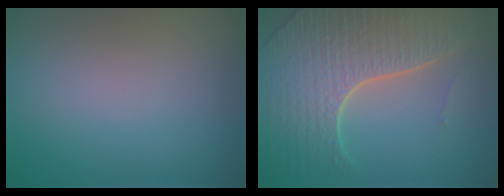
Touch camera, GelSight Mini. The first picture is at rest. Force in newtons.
{"total": 7.4, "press": 5.3, "slide": 5.2}